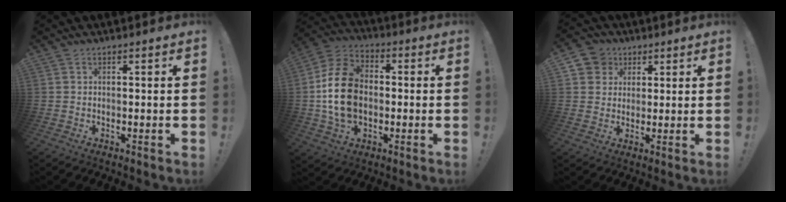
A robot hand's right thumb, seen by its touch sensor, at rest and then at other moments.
{"total": 17.2, "force": [-1.0, 12.8, 11.4], "torque": [-0.200, 0.015, -0.017]}
{"total": 6.5, "force": [2.3, 5.9, 1.3], "torque": [-0.024, -0.010, 0.048]}